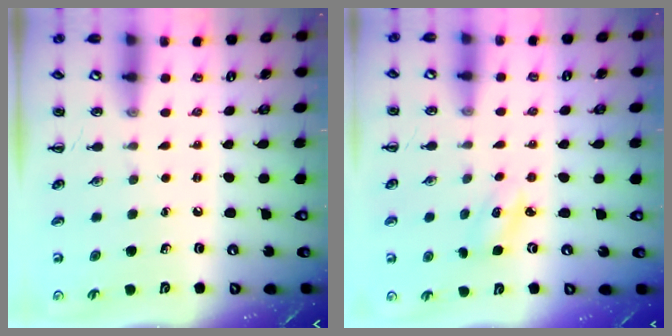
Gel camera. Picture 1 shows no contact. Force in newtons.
{"total": 2.8, "press": 2.7, "slide": 0.7}